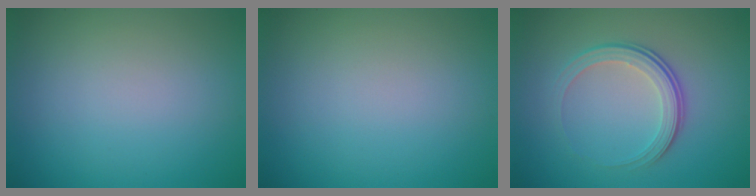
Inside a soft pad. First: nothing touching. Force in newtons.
{"total": 0.0}
{"total": 3.7, "press": 2.6, "slide": 2.7}